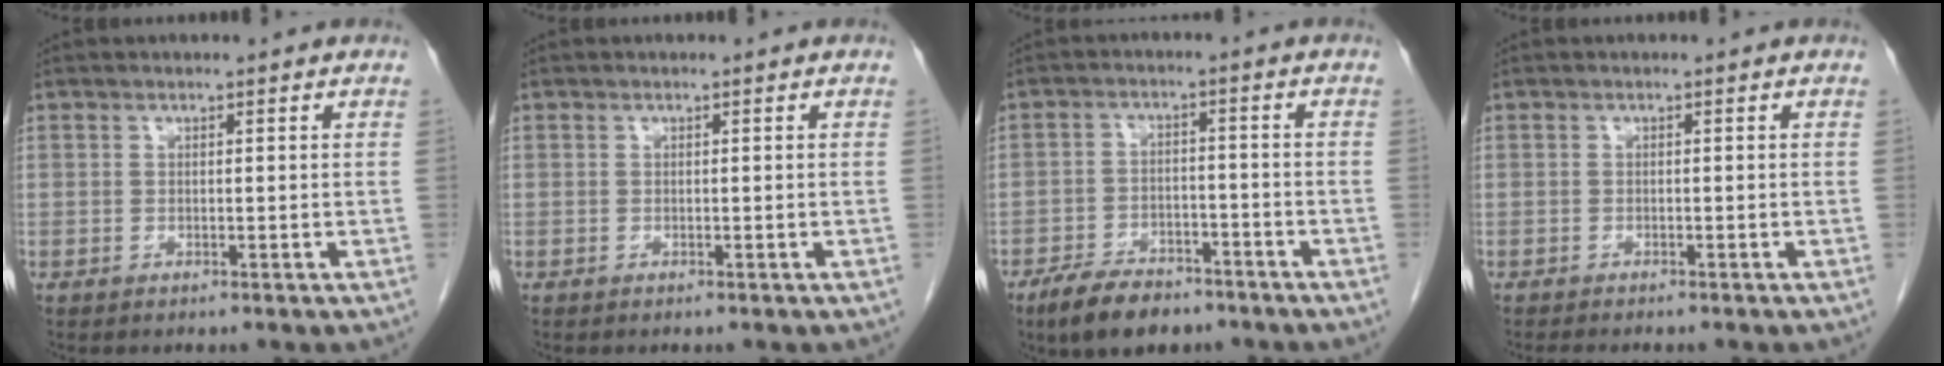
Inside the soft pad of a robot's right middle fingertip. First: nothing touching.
{"total": 0.0}
{"total": 8.4, "force": [-6.4, 3.5, 4.1], "torque": [-0.077, -0.005, -0.111]}
{"total": 3.8, "force": [-3.3, 0.7, 1.8], "torque": [-0.023, -0.008, -0.042]}